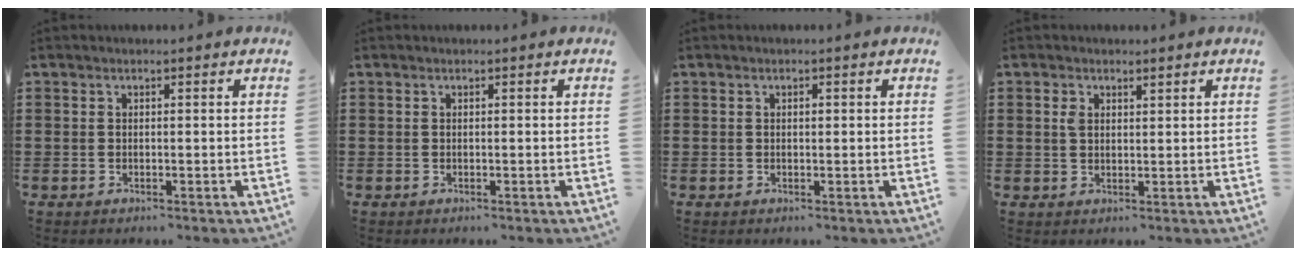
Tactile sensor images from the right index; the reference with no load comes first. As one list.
[{"total": 0.0}, {"total": 0.5, "force": [0.1, 0.3, 0.4], "torque": [-0.008, 0.000, 0.003]}, {"total": 1.5, "force": [0.9, 0.9, 0.9], "torque": [-0.021, 0.003, 0.016]}]